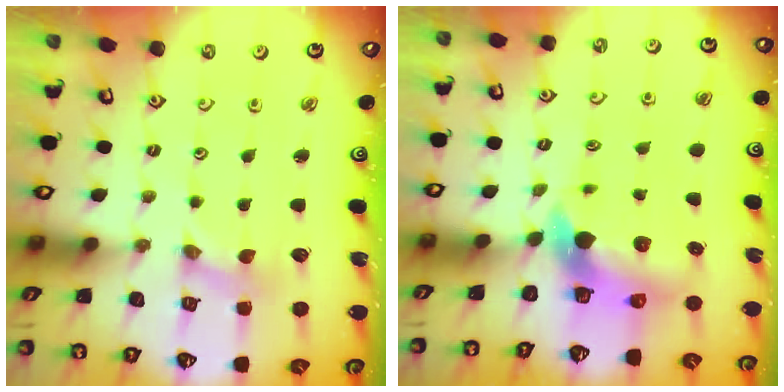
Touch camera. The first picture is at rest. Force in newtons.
{"total": 6.4, "press": 6.3, "slide": 1.2}